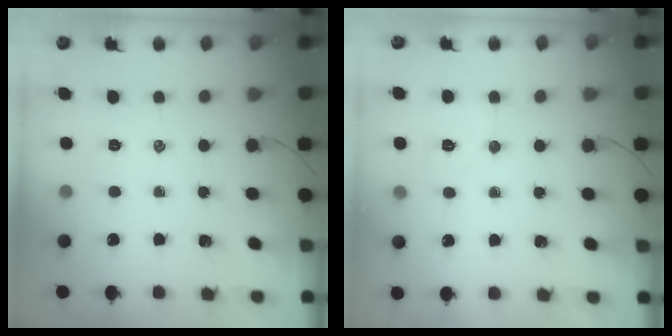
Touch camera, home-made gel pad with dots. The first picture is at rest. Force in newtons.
{"total": 5.4, "press": 5.4, "slide": 0.9}